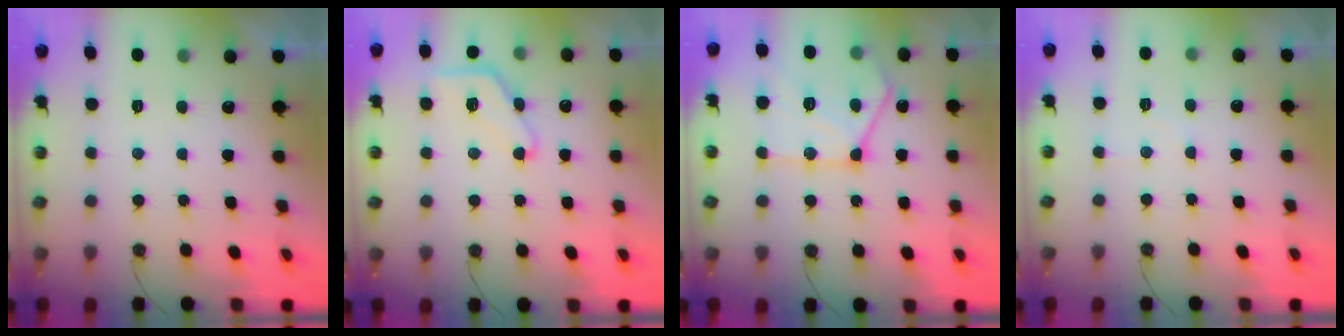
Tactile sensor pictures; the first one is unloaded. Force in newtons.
{"total": 10.9, "press": 10.9, "slide": 0.4}
{"total": 19.4, "press": 19.2, "slide": 2.2}
{"total": 4.6, "press": 4.5, "slide": 0.7}